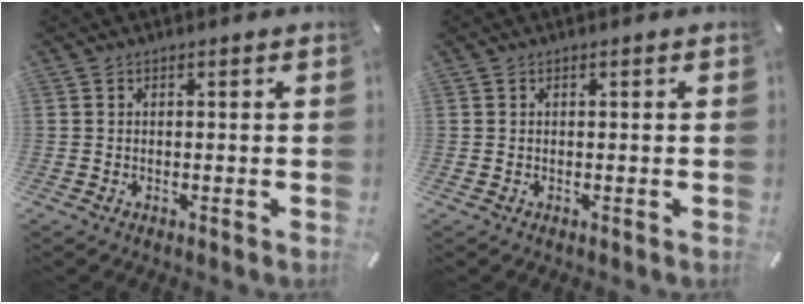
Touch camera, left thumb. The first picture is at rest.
{"total": 0.0}